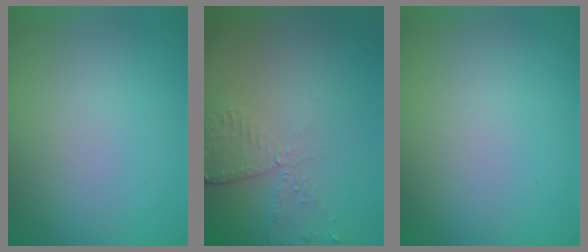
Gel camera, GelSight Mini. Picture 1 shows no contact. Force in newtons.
{"total": 2.6, "press": 2.3, "slide": 1.1}
{"total": 0.0}